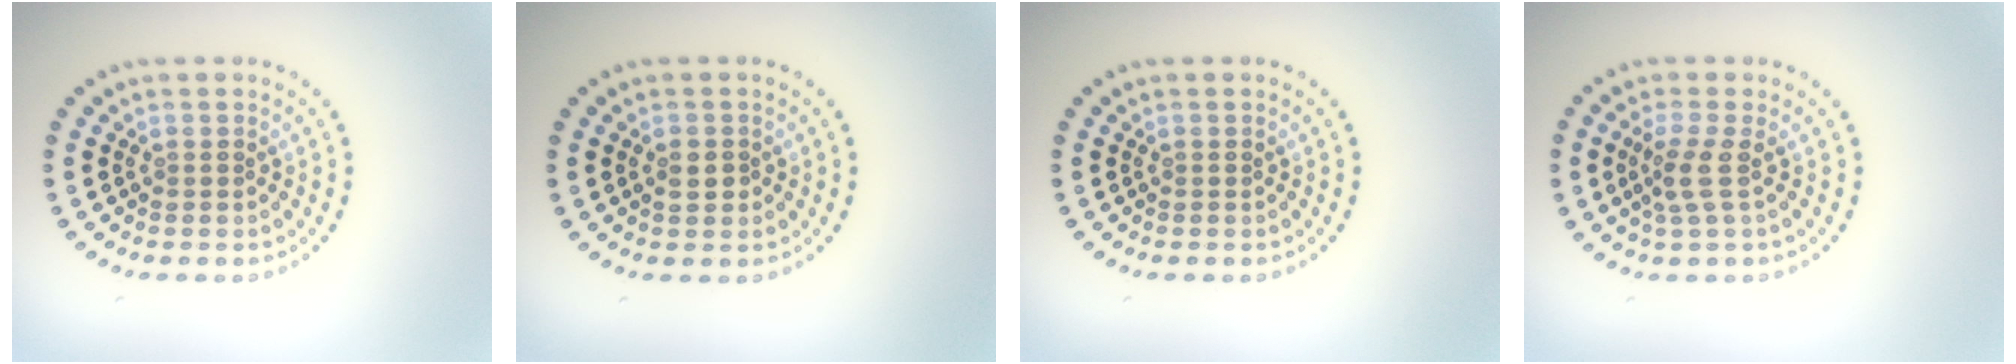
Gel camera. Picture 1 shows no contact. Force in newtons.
{"total": 1.3, "press": 1.3, "slide": 0.2}
{"total": 0.0}
{"total": 2.2, "press": 1.6, "slide": 1.5}